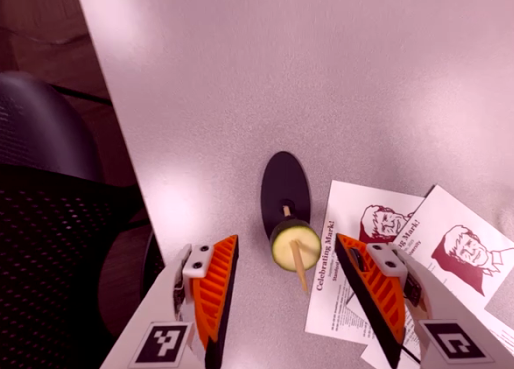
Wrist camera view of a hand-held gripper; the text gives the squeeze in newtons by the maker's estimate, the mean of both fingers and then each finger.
{"total": 1.3, "left": 2.3, "right": 0.3}